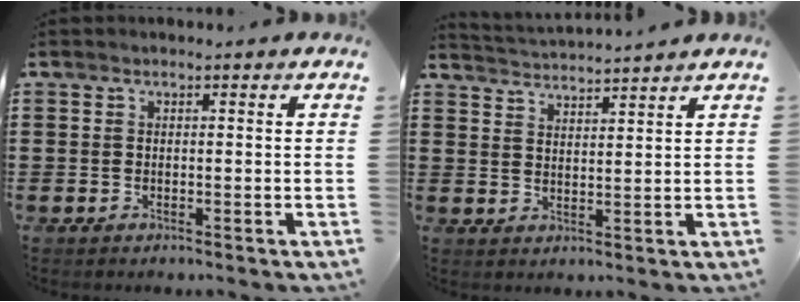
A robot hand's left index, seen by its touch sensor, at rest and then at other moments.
{"total": 2.7, "force": [2.6, -0.7, -0.4], "torque": [-0.002, -0.015, 0.045]}